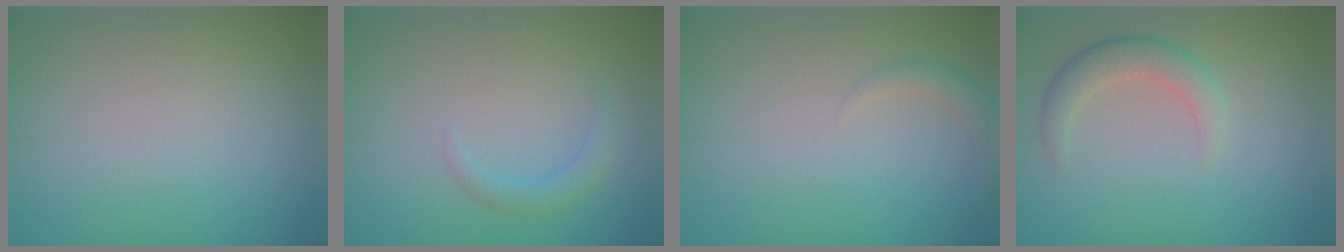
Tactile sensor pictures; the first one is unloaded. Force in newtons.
{"total": 1.6, "press": 1.6, "slide": 0.0}
{"total": 1.5, "press": 1.5, "slide": 0.1}
{"total": 2.8, "press": 2.8, "slide": 0.2}